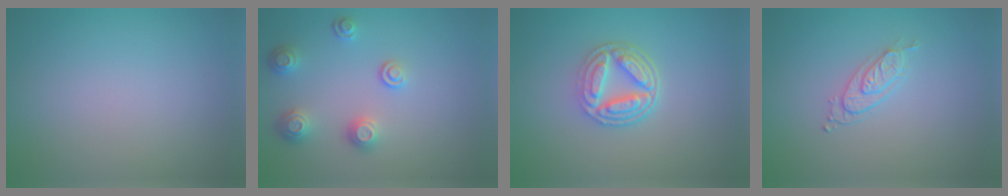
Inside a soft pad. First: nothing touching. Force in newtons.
{"total": 3.0, "press": 2.6, "slide": 1.6}
{"total": 4.8, "press": 3.8, "slide": 3.0}
{"total": 2.0, "press": 1.4, "slide": 1.4}